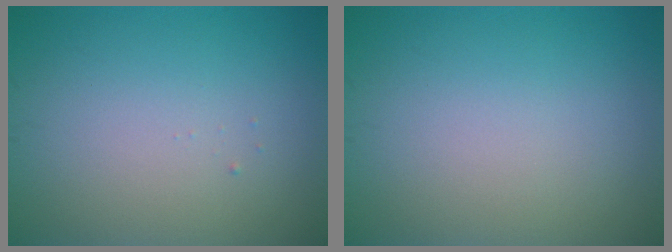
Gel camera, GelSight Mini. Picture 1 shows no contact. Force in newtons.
{"total": 0.0}